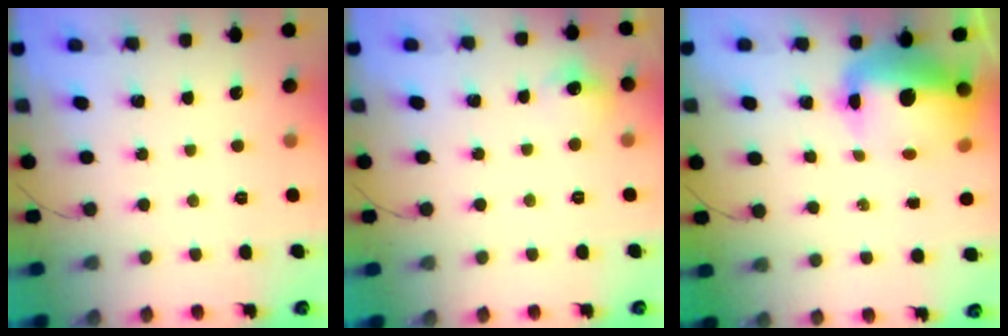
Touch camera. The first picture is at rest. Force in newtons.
{"total": 7.1, "press": 6.9, "slide": 1.7}
{"total": 14.1, "press": 13.6, "slide": 3.7}